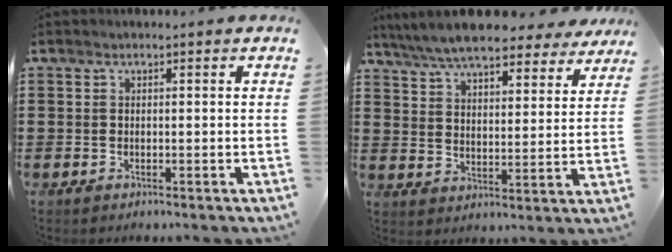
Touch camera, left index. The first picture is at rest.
{"total": 7.9, "force": [7.4, 0.8, 2.8], "torque": [-0.085, -0.027, 0.134]}